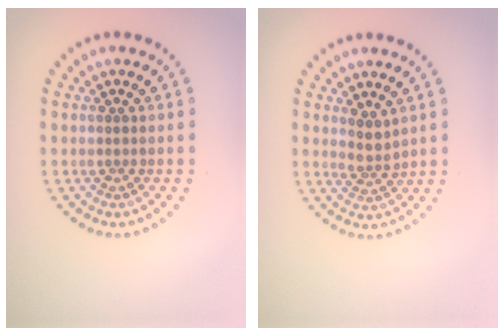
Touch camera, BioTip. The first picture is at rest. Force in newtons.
{"total": 1.8, "press": 1.3, "slide": 1.2}